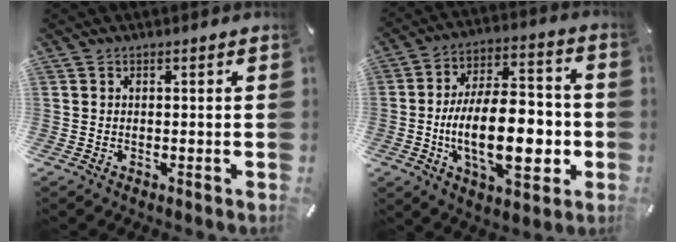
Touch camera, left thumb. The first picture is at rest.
{"total": 21.3, "force": [-3.9, 10.9, 17.8], "torque": [-0.311, -0.001, -0.066]}